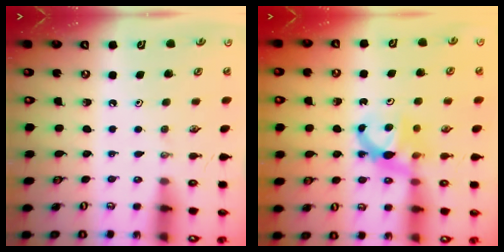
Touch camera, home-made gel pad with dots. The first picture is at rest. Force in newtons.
{"total": 7.1, "press": 7.0, "slide": 0.3}